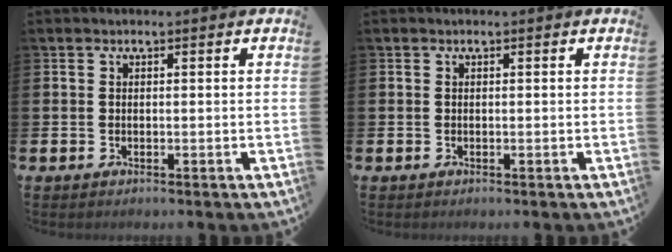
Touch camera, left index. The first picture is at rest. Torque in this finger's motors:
{"motor_torque": [0.00, 0.00, 0.00, 0.00]}